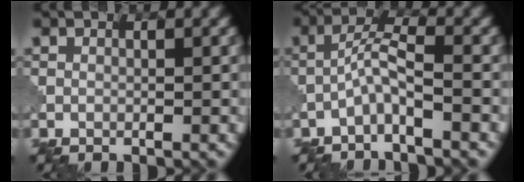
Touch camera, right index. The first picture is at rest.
{"total": 2.9, "force": [-1.6, 0.3, 2.4], "torque": [-0.049, 0.014, -0.041]}